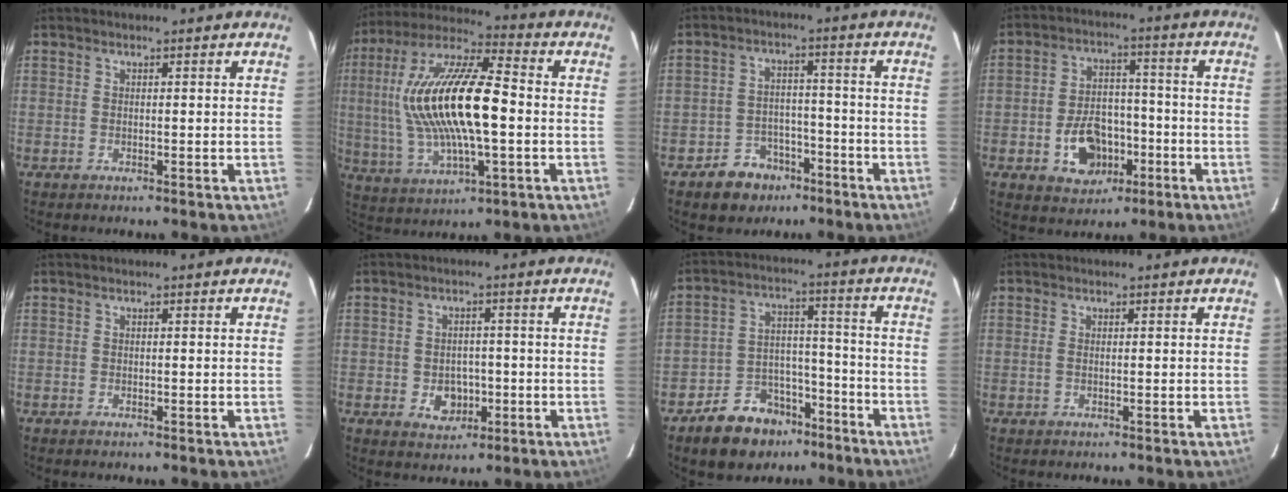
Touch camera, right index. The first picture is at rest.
{"total": 20.8, "force": [0.2, 6.7, 19.7], "torque": [-0.385, 0.009, 0.003]}
{"total": 7.7, "force": [-4.9, 5.7, 1.6], "torque": [-0.048, 0.024, -0.063]}
{"total": 11.1, "force": [-4.3, 7.9, 6.5], "torque": [-0.130, 0.020, -0.052]}
{"total": 0.0}
{"total": 5.2, "force": [-1.4, 4.2, 2.6], "torque": [-0.053, 0.005, -0.008]}
{"total": 12.0, "force": [-8.3, 7.8, 3.7], "torque": [-0.083, 0.038, -0.116]}
{"total": 0.8, "force": [-0.1, 0.3, 0.7], "torque": [-0.018, 0.000, -0.003]}